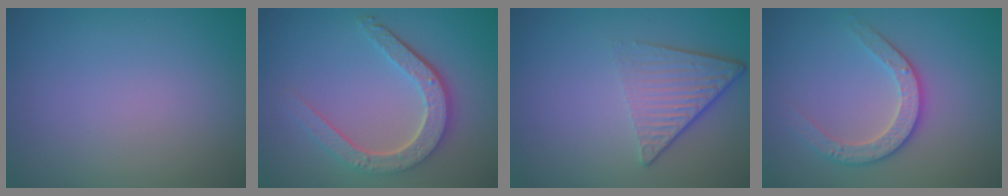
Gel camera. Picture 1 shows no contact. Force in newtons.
{"total": 4.7, "press": 3.6, "slide": 2.9}
{"total": 4.5, "press": 3.1, "slide": 3.3}
{"total": 2.9, "press": 2.7, "slide": 1.1}